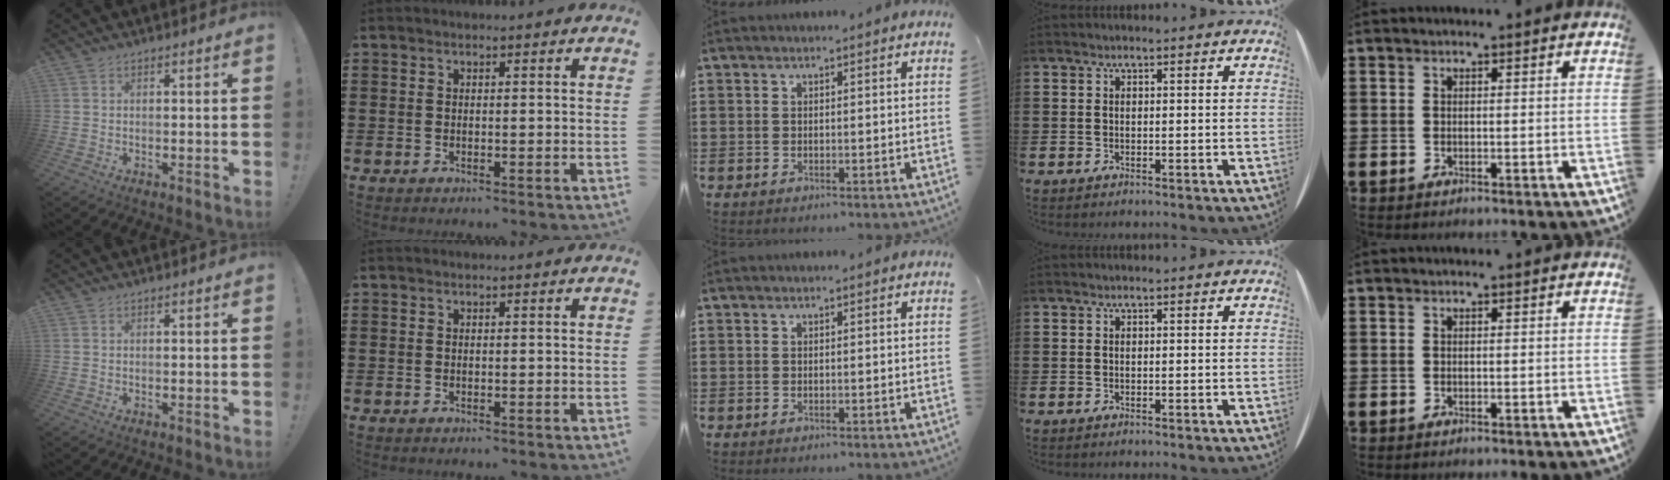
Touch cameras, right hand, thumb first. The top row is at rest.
{}